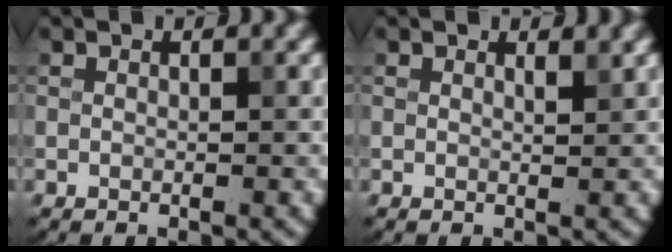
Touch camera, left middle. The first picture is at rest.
{"total": 0.8, "force": [0.7, 0.1, 0.4], "torque": [-0.004, 0.000, 0.011]}